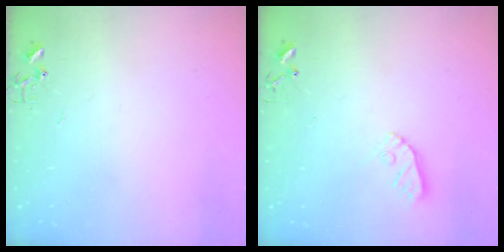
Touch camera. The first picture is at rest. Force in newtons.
{"total": 7.2, "press": 7.2, "slide": 0.4}